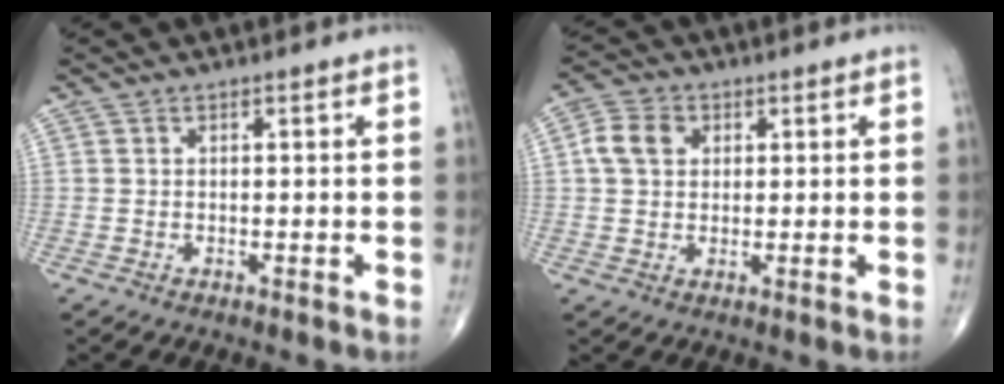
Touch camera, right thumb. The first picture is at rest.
{"total": 5.7, "force": [1.3, 4.4, 3.3], "torque": [-0.056, 0.008, 0.021]}